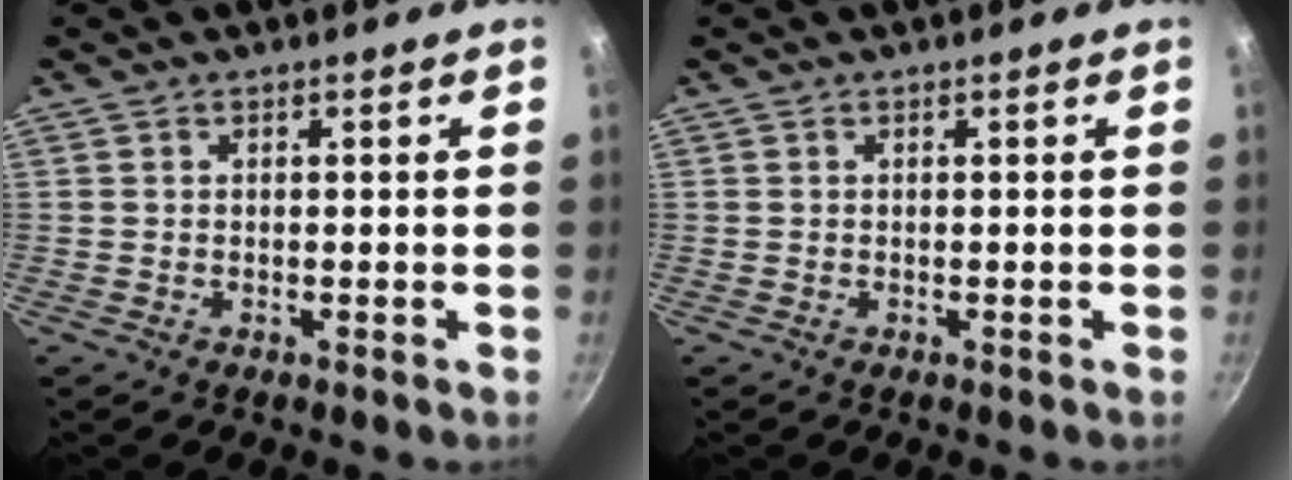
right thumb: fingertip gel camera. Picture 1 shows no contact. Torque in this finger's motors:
{"motor_torque": [-0.09, 0.00, 0.06, -0.06, 0.00]}